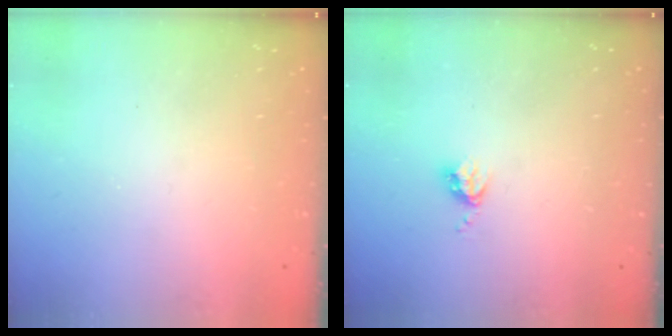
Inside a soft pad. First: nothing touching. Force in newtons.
{"total": 3.5, "press": 3.4, "slide": 0.5}